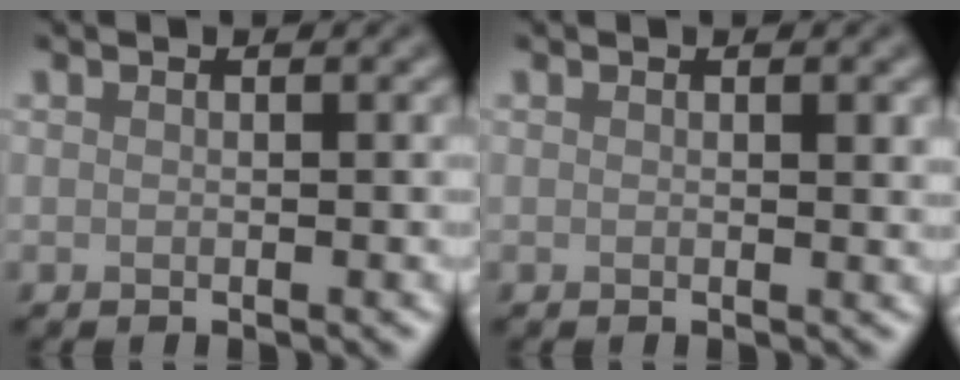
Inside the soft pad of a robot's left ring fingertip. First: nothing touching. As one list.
[{"total": 0.8, "force": [0.2, 0.3, 0.7], "torque": [-0.009, -0.002, 0.003]}]